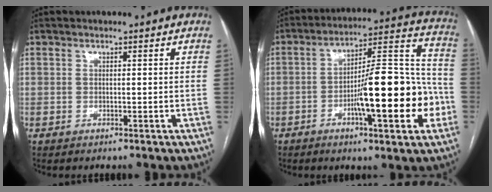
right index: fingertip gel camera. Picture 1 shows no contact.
{"total": 18.8, "force": [-5.1, 3.4, 17.8], "torque": [-0.268, 0.019, -0.073]}